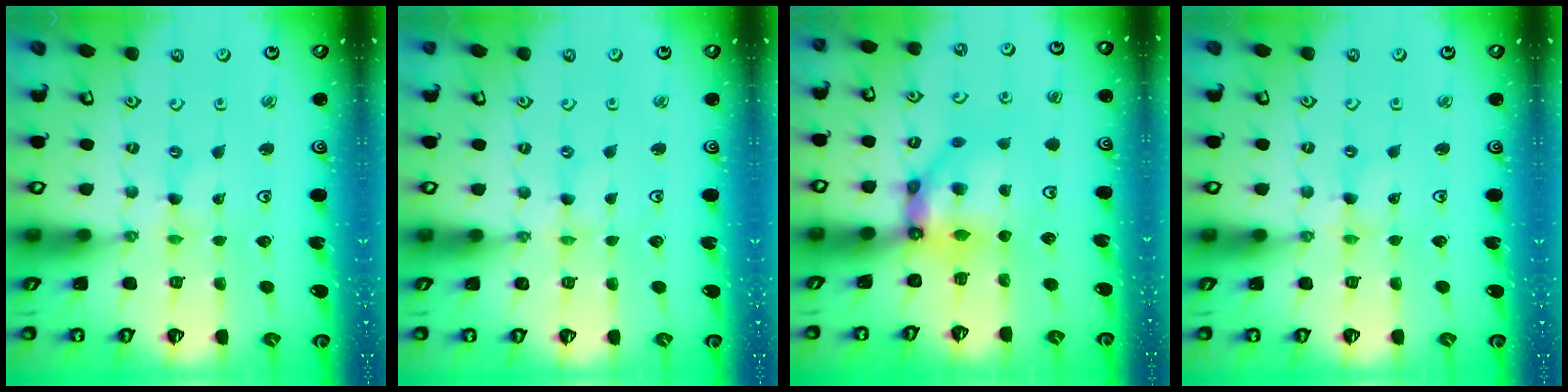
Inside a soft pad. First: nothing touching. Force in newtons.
{"total": 0.0}
{"total": 9.3, "press": 9.2, "slide": 1.0}
{"total": 0.7, "press": 0.7, "slide": 0.1}